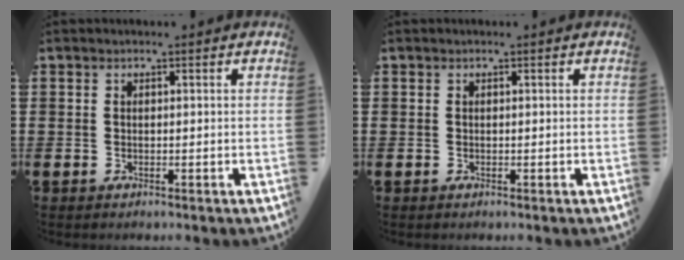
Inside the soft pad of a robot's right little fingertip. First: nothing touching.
{"total": 0.0}